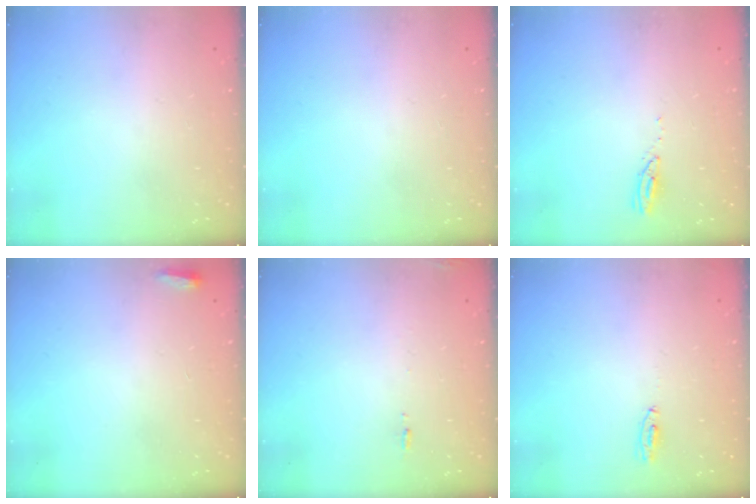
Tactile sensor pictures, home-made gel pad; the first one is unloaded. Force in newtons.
{"total": 0.0}
{"total": 2.9, "press": 2.9, "slide": 0.2}
{"total": 2.5, "press": 2.3, "slide": 1.0}
{"total": 6.6, "press": 6.3, "slide": 1.9}
{"total": 3.4, "press": 2.9, "slide": 1.7}